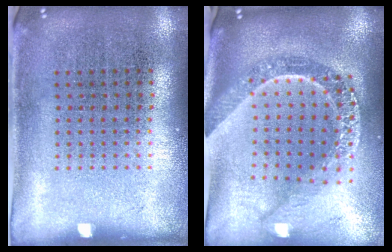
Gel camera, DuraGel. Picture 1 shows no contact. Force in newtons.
{"total": 2.6, "press": 2.1, "slide": 1.6}